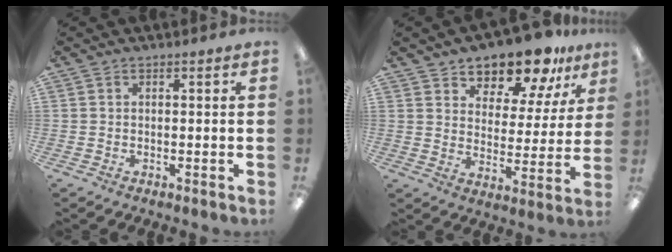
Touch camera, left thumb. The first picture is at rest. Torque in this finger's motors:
{"motor_torque": [0.20, 0.45, 1.12, -1.66, 0.04]}